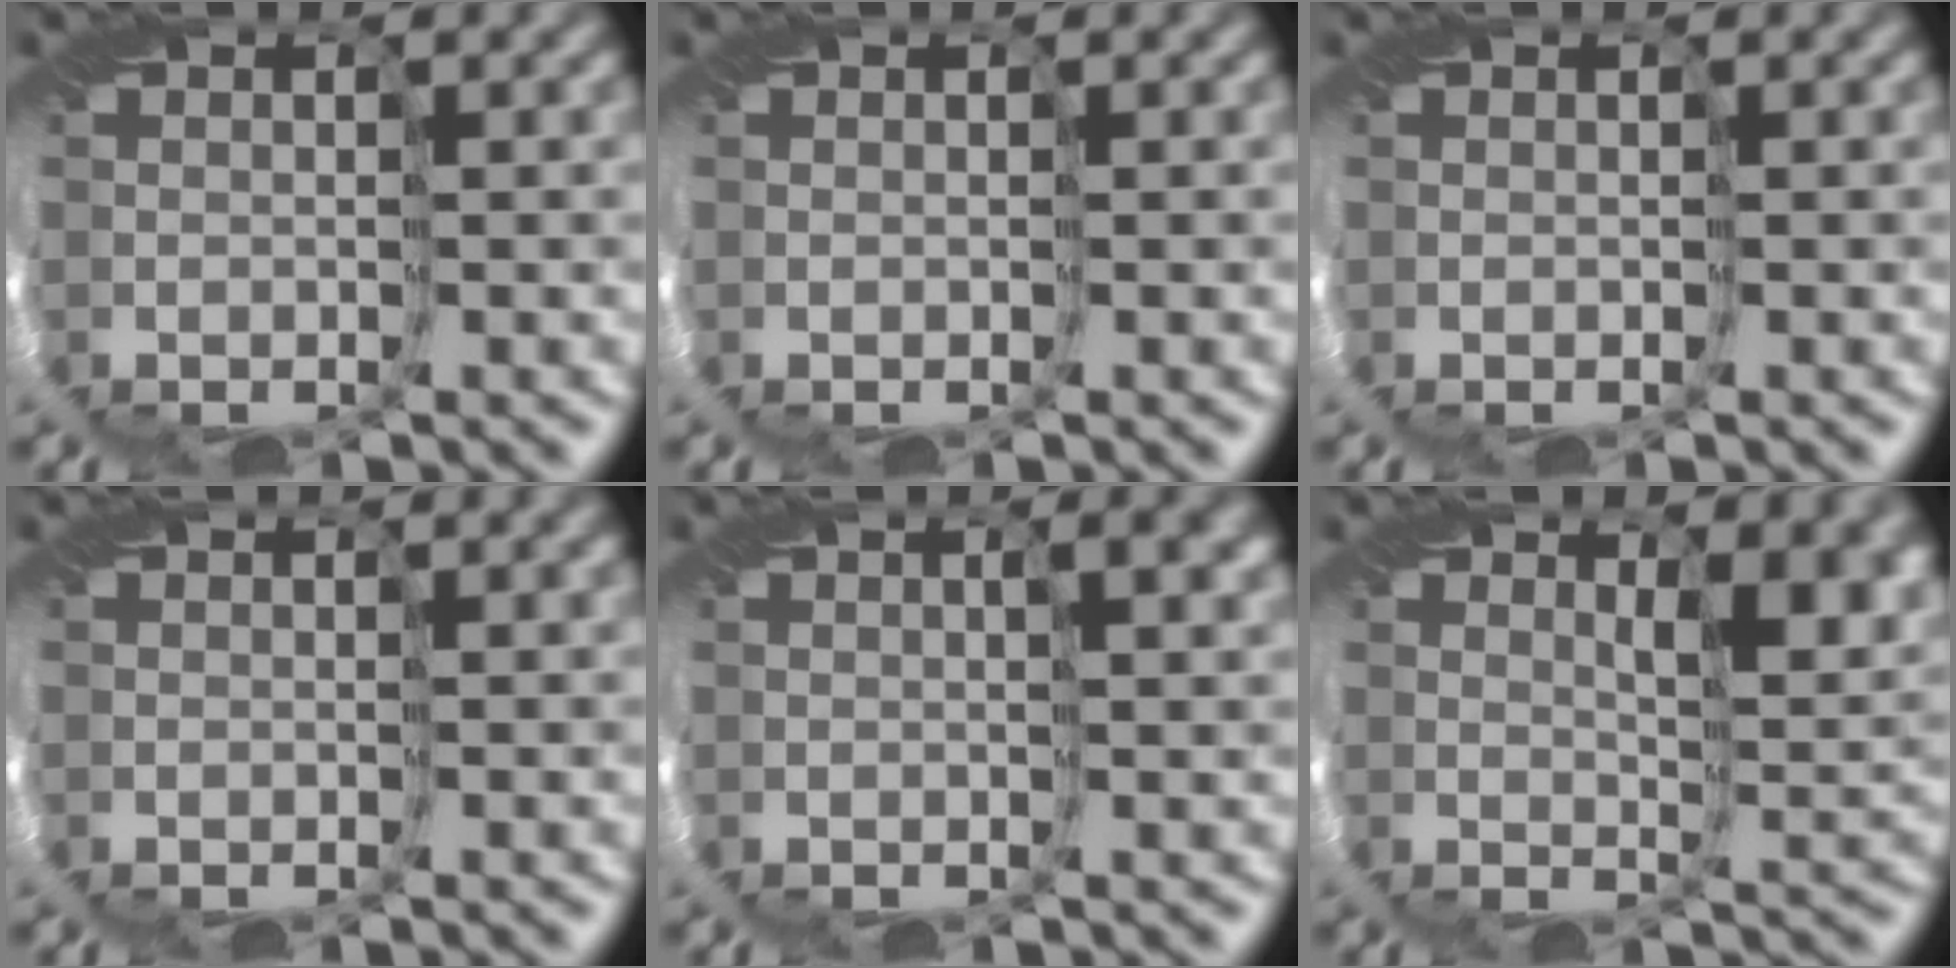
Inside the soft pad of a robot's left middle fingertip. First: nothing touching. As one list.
[{"total": 0.0}, {"total": 0.0}, {"total": 0.0}, {"total": 2.2, "force": [1.4, -0.4, 1.7], "torque": [-0.026, 0.010, 0.017]}, {"total": 4.1, "force": [2.5, 1.1, 3.1], "torque": [-0.051, -0.002, 0.045]}]